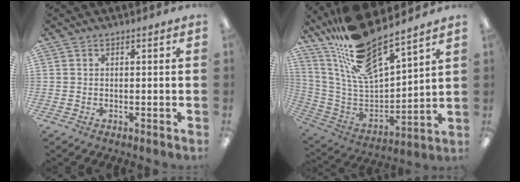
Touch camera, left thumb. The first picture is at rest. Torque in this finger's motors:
{"motor_torque": [0.58, 0.37, 1.39, -1.38, 0.16]}